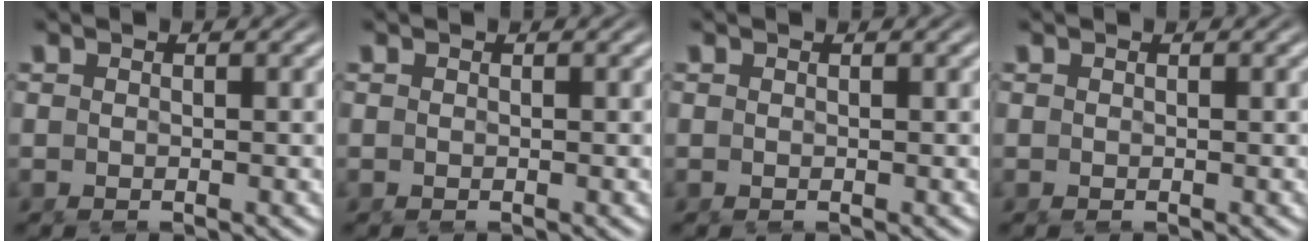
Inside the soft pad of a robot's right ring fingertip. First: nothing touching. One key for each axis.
{"total": 0.0}
{"total": 0.0}
{"total": 0.0}